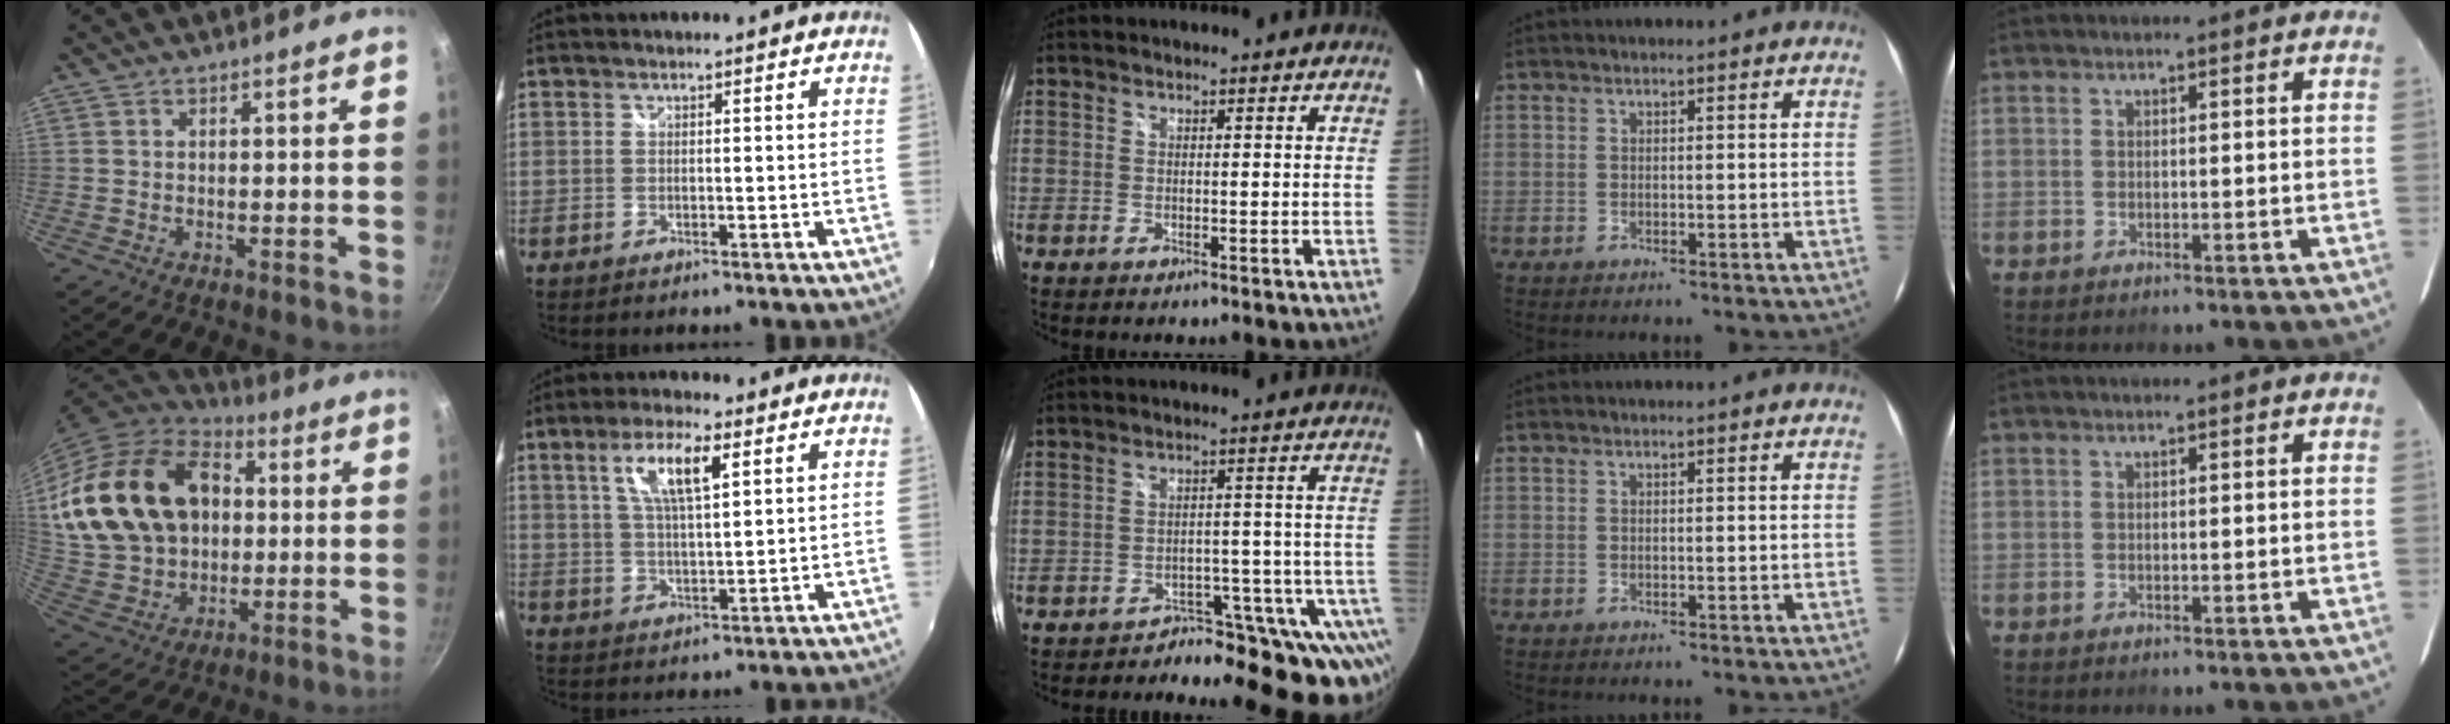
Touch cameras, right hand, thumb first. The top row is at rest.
{"thumb": {"total": 26.8, "force": [4.5, 19.9, 17.5], "torque": [-0.305, 0.022, 0.096]}, "index": {"total": 8.6, "force": [3.6, 2.2, 7.5], "torque": [-0.139, 0.006, 0.068]}, "middle": {"total": 16.7, "force": [-14.1, 6.6, 6.2], "torque": [-0.054, 0.023, -0.175]}}